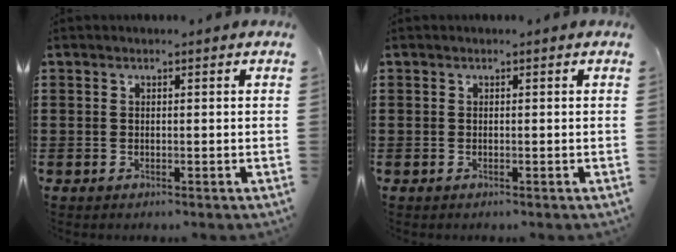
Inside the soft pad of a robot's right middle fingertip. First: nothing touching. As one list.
[{"total": 0.0}]